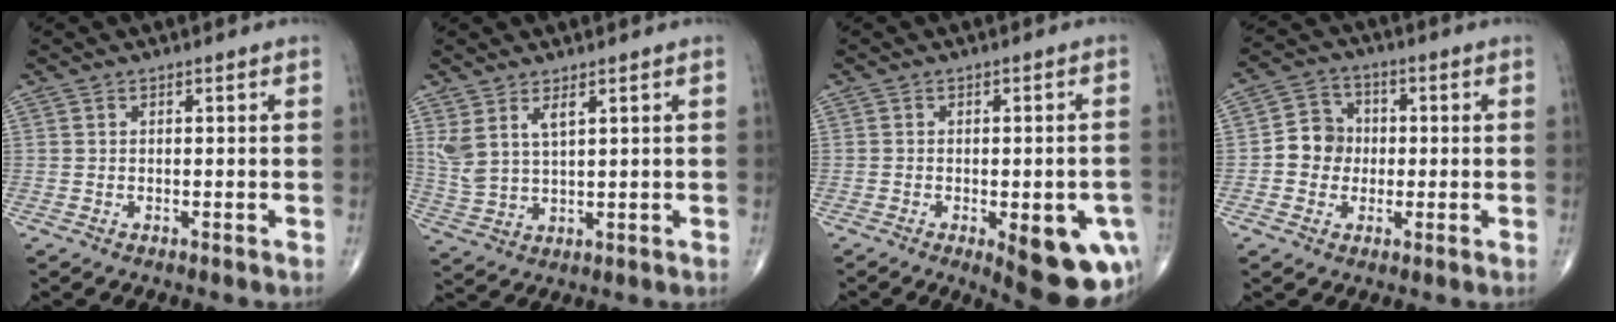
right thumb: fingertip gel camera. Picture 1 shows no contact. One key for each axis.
{"total": 5.8, "fx": 3.0, "fy": 2.2, "fz": 4.4, "tx": -0.099, "ty": -0.015, "tz": 0.072}
{"total": 13.7, "fx": -4.9, "fy": 5.4, "fz": 11.6, "tx": -0.104, "ty": 0.005, "tz": -0.044}
{"total": 7.0, "fx": -0.5, "fy": 6.4, "fz": 2.8, "tx": -0.016, "ty": 0.018, "tz": -0.021}